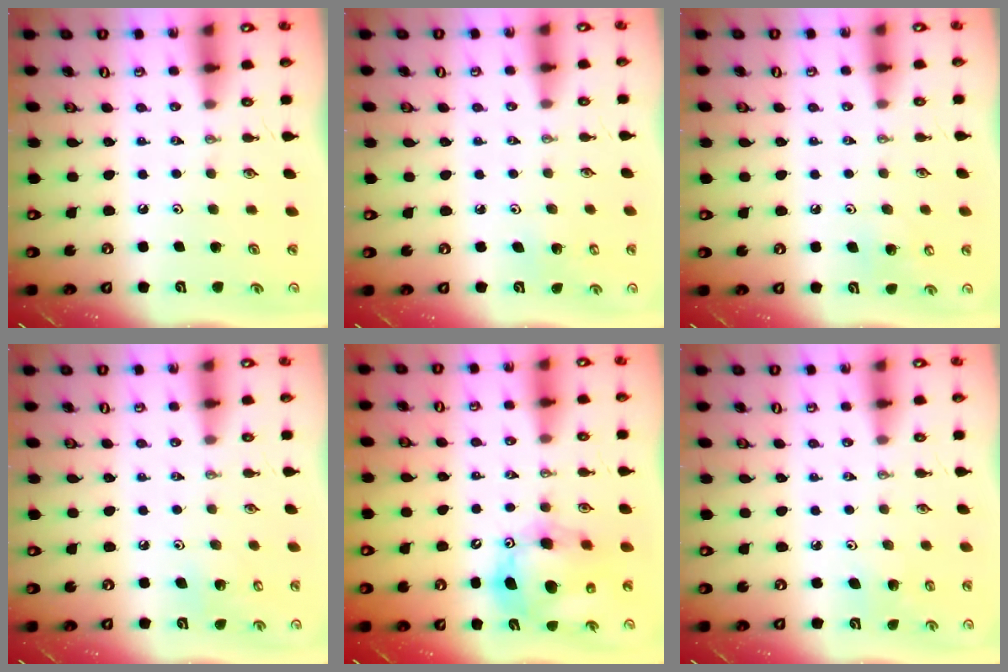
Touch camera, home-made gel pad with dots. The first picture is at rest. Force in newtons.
{"total": 3.1, "press": 3.1, "slide": 0.2}
{"total": 7.0, "press": 6.9, "slide": 0.8}
{"total": 4.7, "press": 4.6, "slide": 0.4}
{"total": 14.5, "press": 14.3, "slide": 2.5}
{"total": 3.8, "press": 3.8, "slide": 0.3}